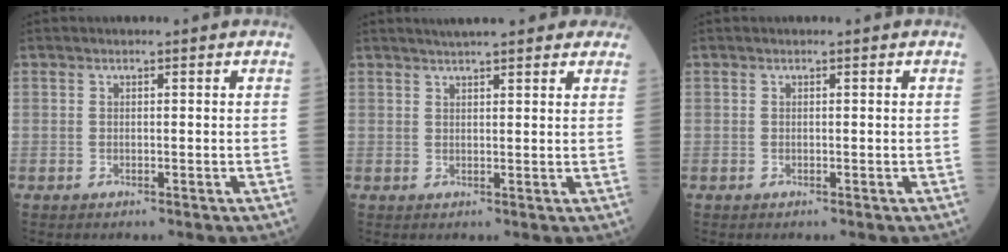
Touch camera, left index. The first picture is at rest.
{"total": 11.8, "force": [10.0, 2.3, 5.7], "torque": [-0.065, 0.028, 0.117]}
{"total": 0.0}